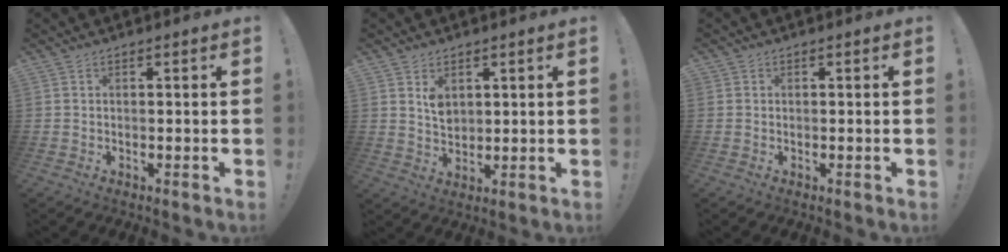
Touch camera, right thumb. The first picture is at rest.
{"total": 4.5, "force": [2.6, 2.8, 2.4], "torque": [-0.035, -0.017, 0.047]}
{"total": 0.0}